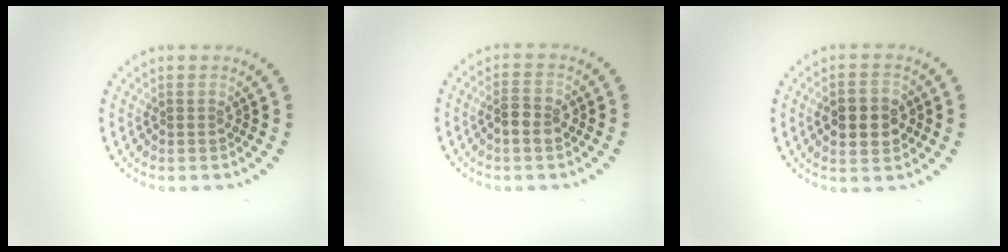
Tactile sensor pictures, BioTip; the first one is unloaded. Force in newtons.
{"total": 2.1, "press": 2.1, "slide": 0.5}
{"total": 4.5, "press": 4.5, "slide": 0.1}